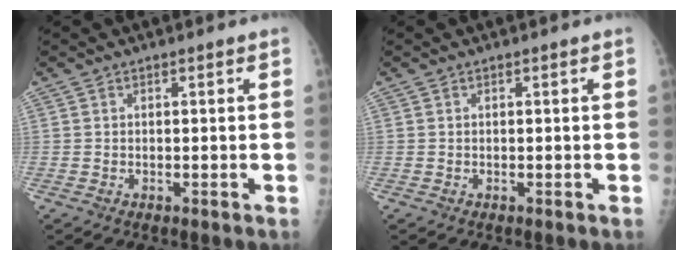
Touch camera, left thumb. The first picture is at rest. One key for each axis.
{"total": 0.0}